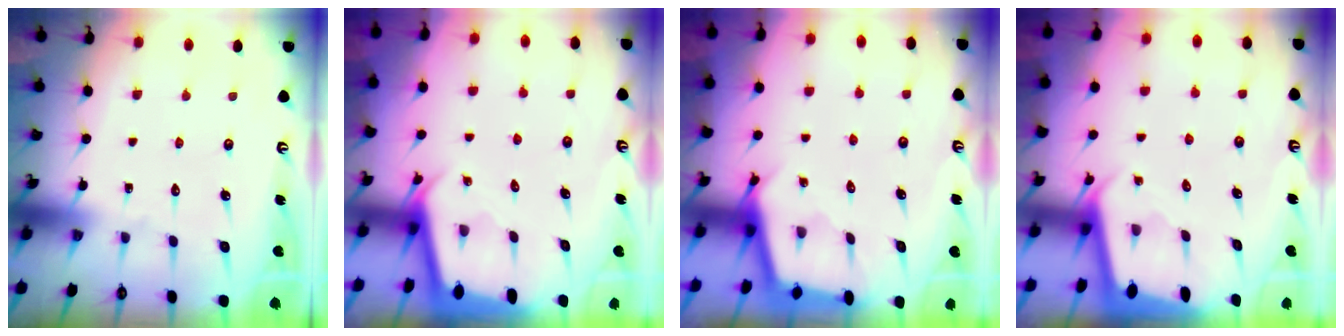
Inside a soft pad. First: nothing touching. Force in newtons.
{"total": 2.3, "press": 2.3, "slide": 0.1}
{"total": 2.7, "press": 2.7, "slide": 0.2}
{"total": 1.9, "press": 1.9, "slide": 0.0}